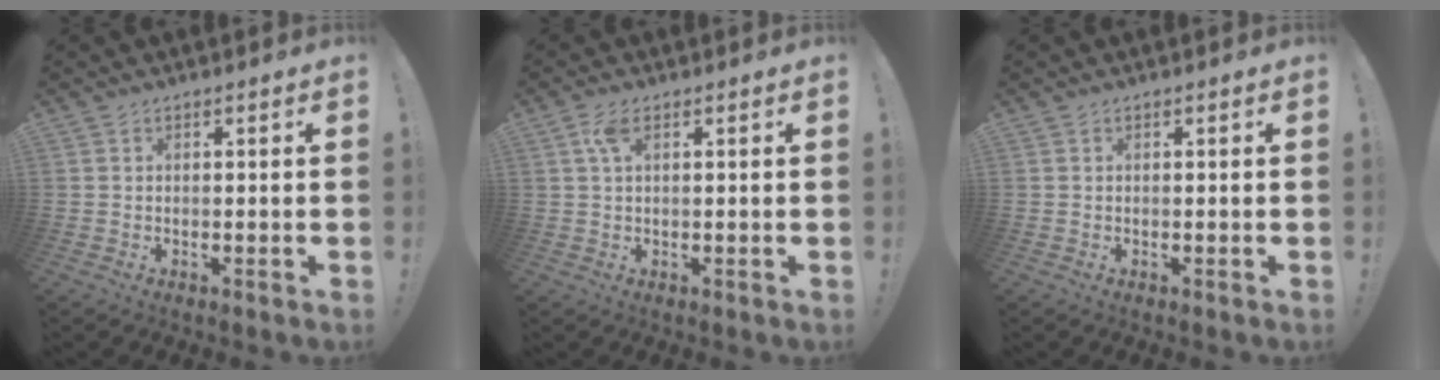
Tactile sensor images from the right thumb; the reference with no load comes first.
{"total": 3.7, "force": [1.3, 1.5, 3.2], "torque": [-0.065, 0.004, 0.023]}
{"total": 0.0}